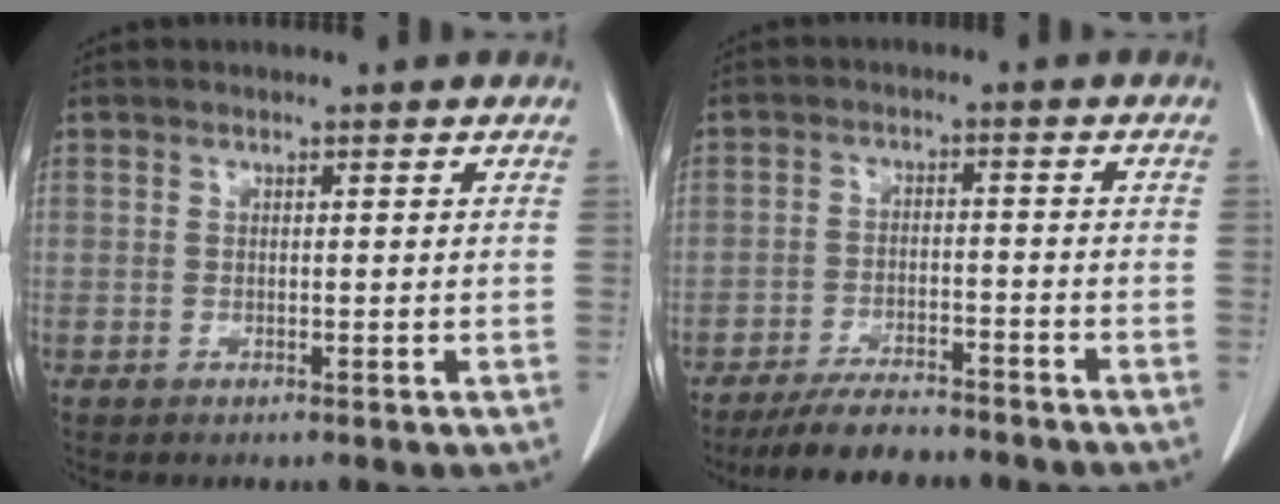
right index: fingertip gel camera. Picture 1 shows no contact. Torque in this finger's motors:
{"motor_torque": [-1.02, -0.17, -0.49, -0.21]}